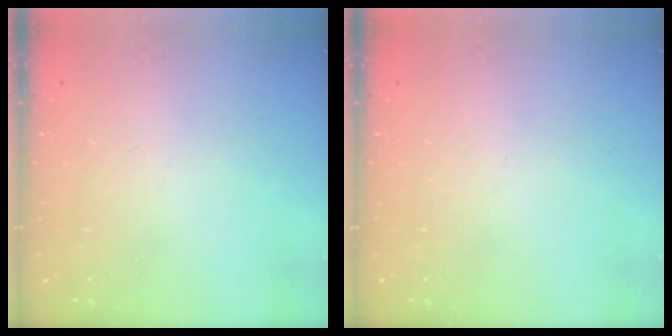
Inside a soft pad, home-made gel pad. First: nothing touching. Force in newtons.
{"total": 0.0}